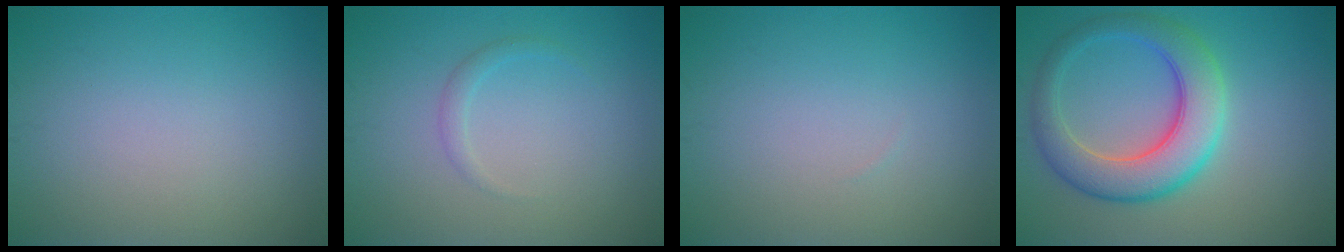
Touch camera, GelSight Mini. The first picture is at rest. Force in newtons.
{"total": 1.0, "press": 1.0, "slide": 0.1}
{"total": 0.0}
{"total": 7.0, "press": 7.0, "slide": 0.3}